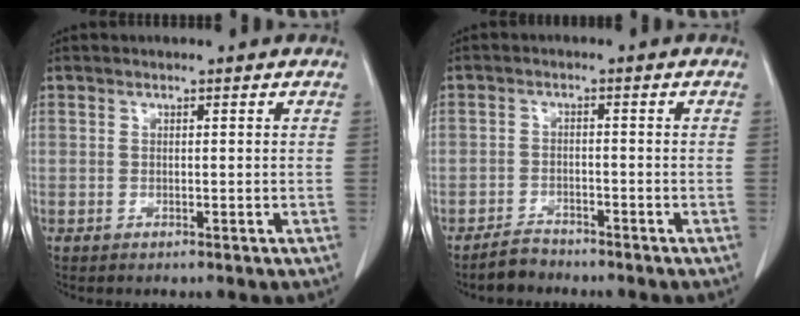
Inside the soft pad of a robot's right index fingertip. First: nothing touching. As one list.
[{"total": 3.2, "force": [-2.9, 1.4, 0.3], "torque": [-0.013, 0.001, -0.049]}]